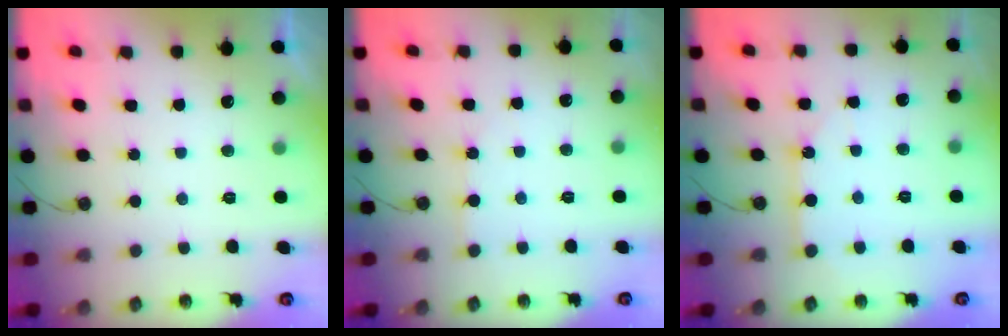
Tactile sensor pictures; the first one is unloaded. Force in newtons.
{"total": 2.9, "press": 2.9, "slide": 0.4}
{"total": 5.3, "press": 5.3, "slide": 0.1}